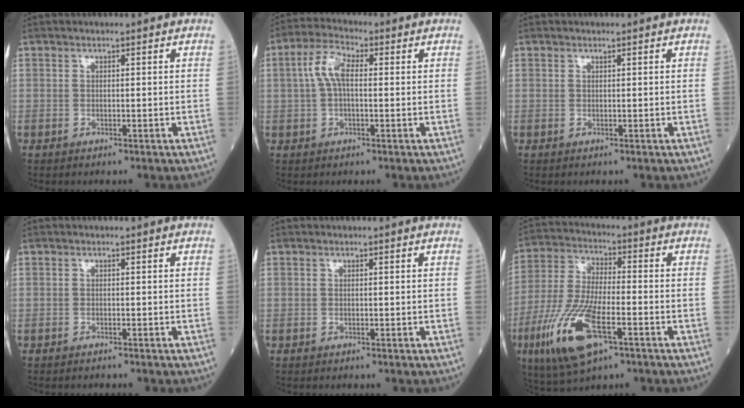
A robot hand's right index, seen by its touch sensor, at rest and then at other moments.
{"total": 5.6, "force": [0.8, 2.3, 5.0], "torque": [-0.112, 0.022, 0.013]}
{"total": 0.0}
{"total": 0.6, "force": [-0.5, 0.0, 0.1], "torque": [-0.007, -0.003, -0.011]}
{"total": 0.0}
{"total": 14.3, "force": [-6.2, 4.1, 12.2], "torque": [-0.263, -0.021, -0.112]}